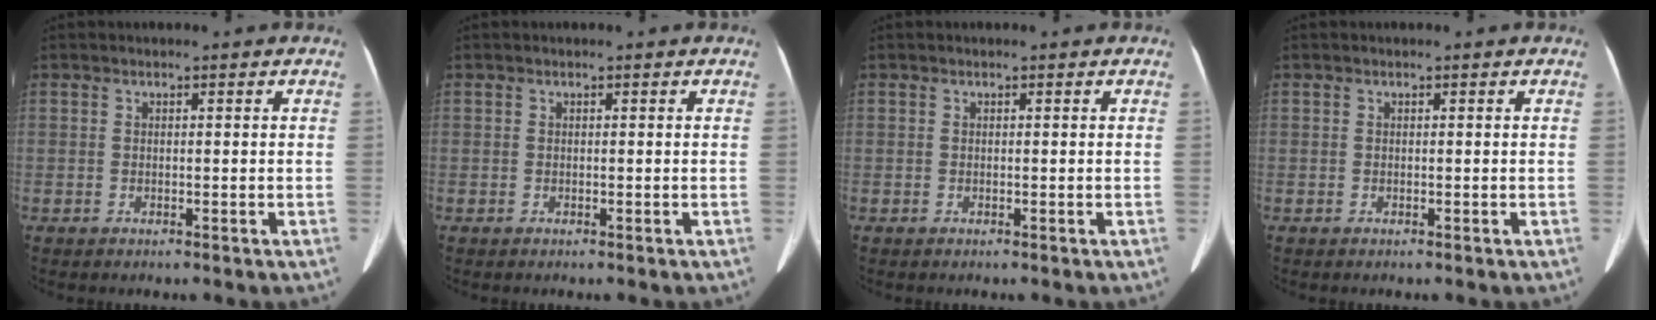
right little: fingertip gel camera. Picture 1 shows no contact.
{"total": 0.0}
{"total": 0.0}
{"total": 0.0}